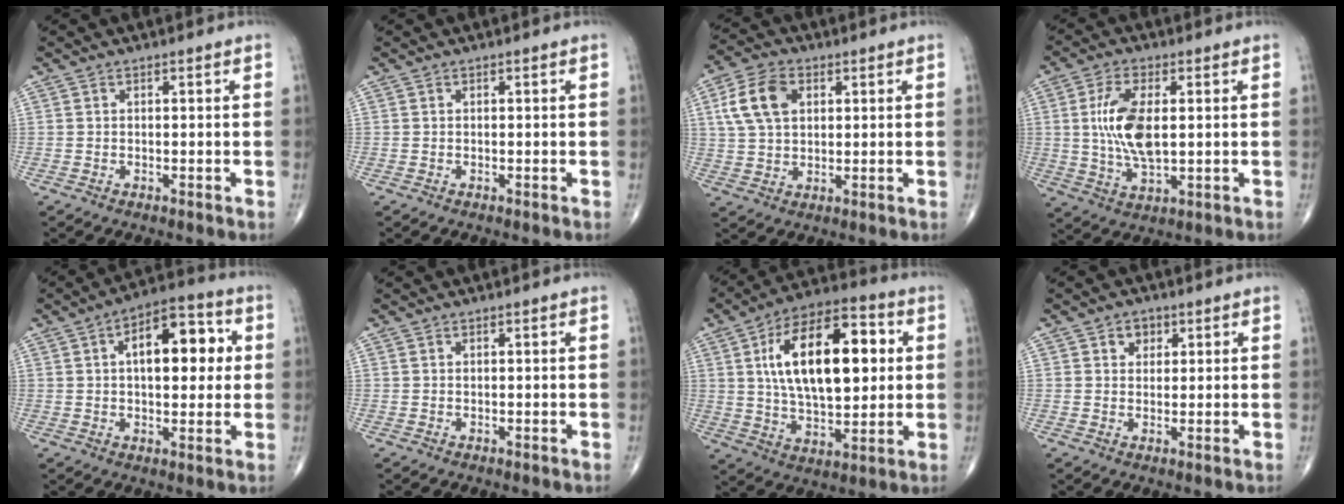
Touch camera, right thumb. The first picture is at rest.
{"total": 0.0}
{"total": 9.8, "force": [3.0, 6.4, 6.8], "torque": [-0.125, 0.007, 0.054]}
{"total": 10.8, "force": [1.2, 5.0, 9.5], "torque": [-0.192, -0.010, 0.027]}
{"total": 13.9, "force": [2.8, 7.1, 11.7], "torque": [-0.137, 0.016, 0.036]}
{"total": 0.0}
{"total": 22.1, "force": [4.3, 10.9, 18.8], "torque": [-0.286, 0.006, 0.068]}
{"total": 3.0, "force": [1.4, 2.3, 1.2], "torque": [0.000, -0.005, 0.018]}